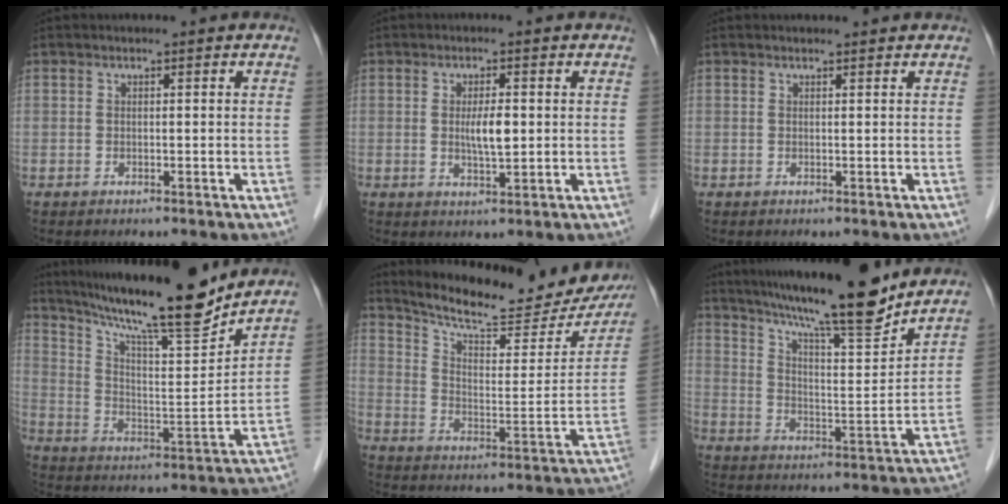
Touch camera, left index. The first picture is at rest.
{"total": 3.8, "force": [0.3, 0.8, 3.7], "torque": [-0.067, -0.003, 0.005]}
{"total": 1.4, "force": [1.3, 0.3, 0.1], "torque": [-0.013, 0.010, 0.015]}
{"total": 19.6, "force": [16.9, 0.6, 9.9], "torque": [-0.170, -0.009, 0.269]}
{"total": 21.9, "force": [19.9, 3.9, 8.1], "torque": [-0.120, -0.039, 0.268]}
{"total": 17.6, "force": [15.0, 0.5, 9.1], "torque": [-0.149, -0.001, 0.233]}